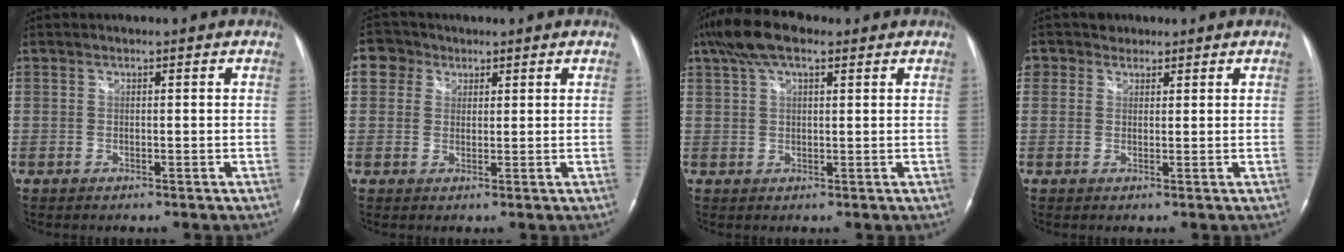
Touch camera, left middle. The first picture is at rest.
{"total": 3.7, "force": [1.7, 3.2, 0.6], "torque": [-0.015, 0.014, 0.029]}
{"total": 7.7, "force": [4.9, 2.7, 5.3], "torque": [-0.109, 0.030, 0.089]}
{"total": 2.5, "force": [1.5, 2.0, 0.0], "torque": [0.003, 0.009, 0.021]}